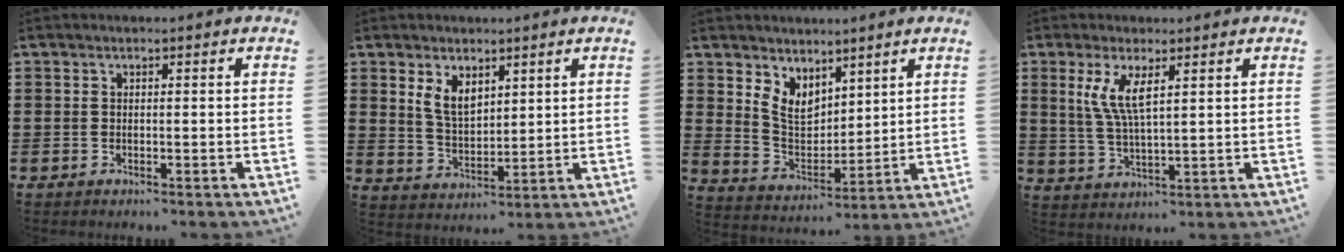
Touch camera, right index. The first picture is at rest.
{"total": 5.0, "force": [2.7, 2.9, 3.1], "torque": [-0.072, 0.007, 0.050]}
{"total": 6.1, "force": [4.0, 4.0, 2.2], "torque": [-0.066, -0.009, 0.077]}
{"total": 5.9, "force": [2.3, 1.4, 5.2], "torque": [-0.118, -0.002, 0.036]}